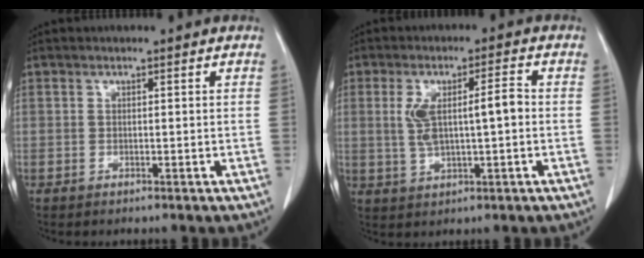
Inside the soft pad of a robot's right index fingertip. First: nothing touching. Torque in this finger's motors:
{"motor_torque": [0.27, 0.09, 0.18, 0.06]}